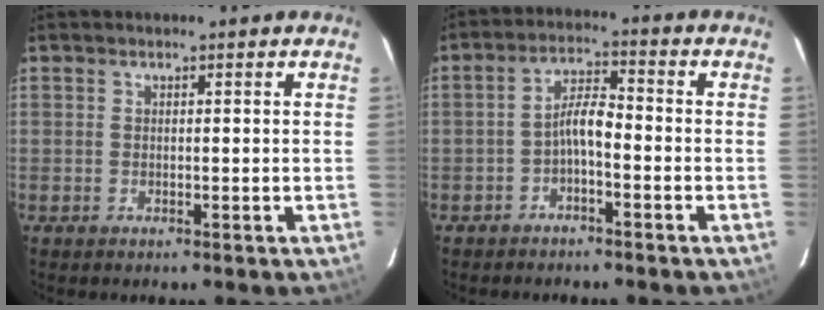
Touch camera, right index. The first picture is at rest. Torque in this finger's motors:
{"motor_torque": [0.53, -0.24, 0.41, 0.09]}